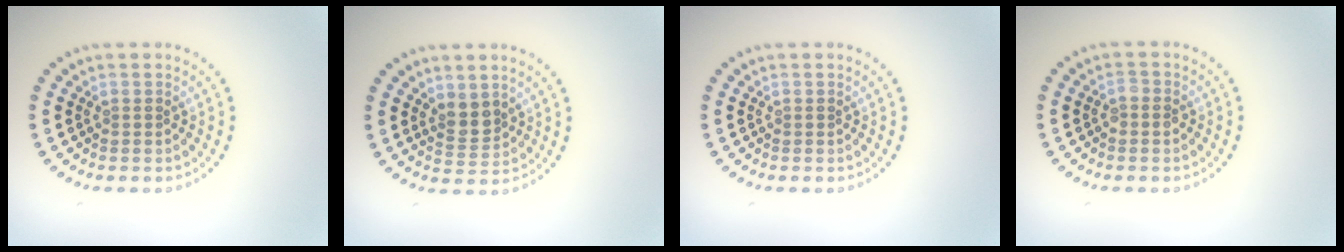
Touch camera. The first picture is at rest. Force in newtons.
{"total": 2.1, "press": 1.8, "slide": 1.0}
{"total": 0.0}
{"total": 1.2, "press": 1.1, "slide": 0.2}